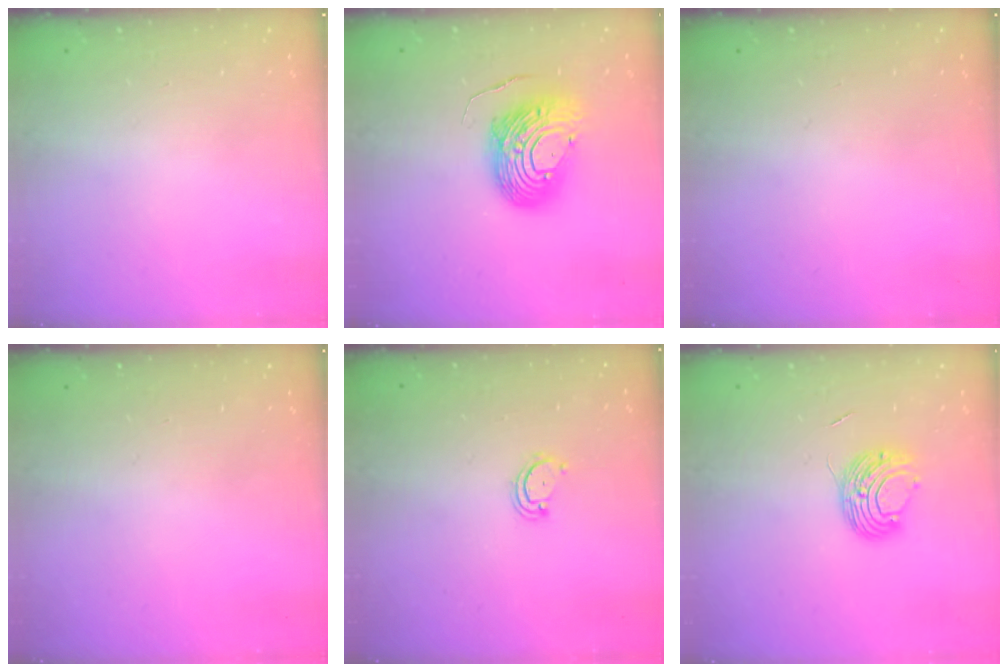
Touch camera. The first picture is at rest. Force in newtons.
{"total": 13.8, "press": 13.7, "slide": 1.3}
{"total": 0.0}
{"total": 0.0}
{"total": 2.6, "press": 2.6, "slide": 0.3}
{"total": 8.7, "press": 8.6, "slide": 0.8}